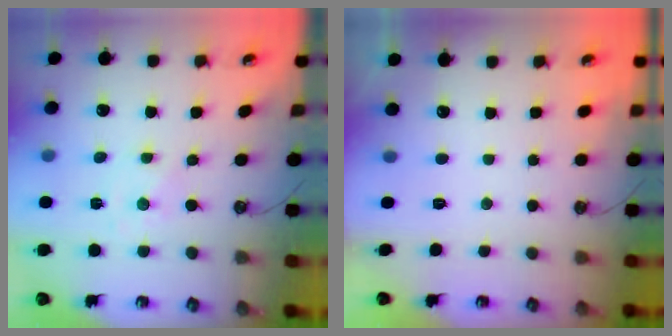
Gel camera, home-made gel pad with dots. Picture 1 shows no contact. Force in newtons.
{"total": 0.0}